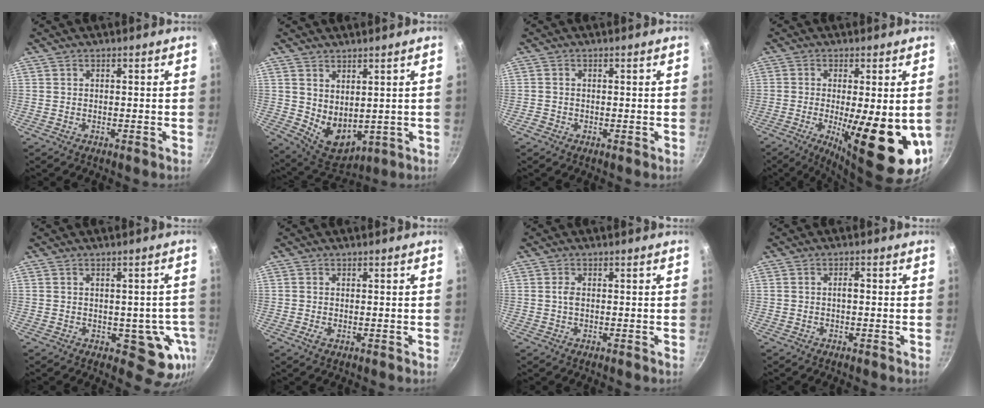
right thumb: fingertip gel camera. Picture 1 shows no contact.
{"total": 8.6, "force": [2.1, 5.6, 6.2], "torque": [-0.077, -0.035, 0.061]}
{"total": 1.1, "force": [-0.5, 0.9, 0.4], "torque": [-0.006, 0.001, -0.010]}
{"total": 19.4, "force": [-3.4, 6.0, 18.1], "torque": [-0.251, -0.022, -0.039]}
{"total": 8.7, "force": [-1.9, 5.1, 6.9], "torque": [-0.037, 0.008, -0.018]}
{"total": 1.1, "force": [-0.1, 0.6, 0.9], "torque": [-0.017, -0.001, -0.003]}
{"total": 1.5, "force": [0.1, 0.9, 1.2], "torque": [-0.023, 0.003, 0.000]}
{"total": 1.6, "force": [-0.1, 0.8, 1.4], "torque": [-0.022, 0.009, -0.003]}